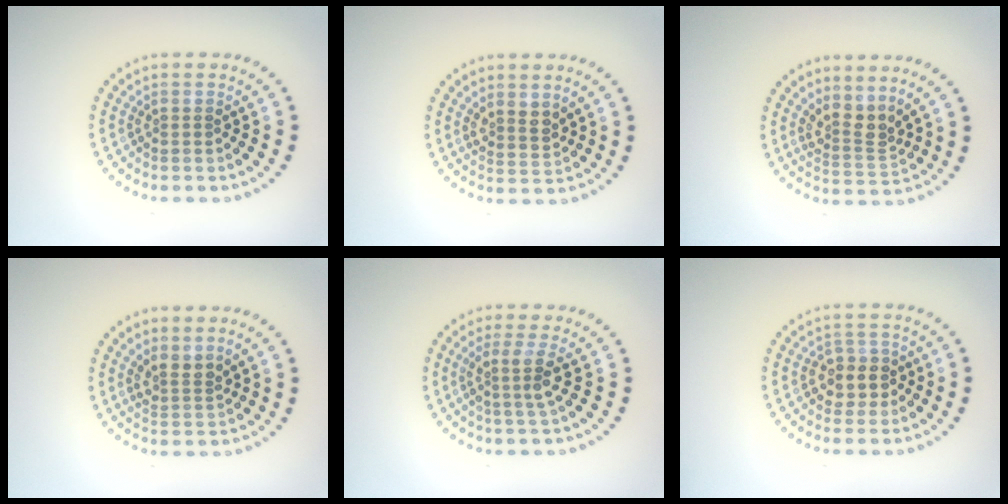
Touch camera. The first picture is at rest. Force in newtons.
{"total": 2.0, "press": 1.6, "slide": 1.1}
{"total": 2.8, "press": 2.1, "slide": 1.9}
{"total": 2.1, "press": 1.5, "slide": 1.5}
{"total": 2.5, "press": 1.9, "slide": 1.6}
{"total": 2.8, "press": 2.6, "slide": 0.9}